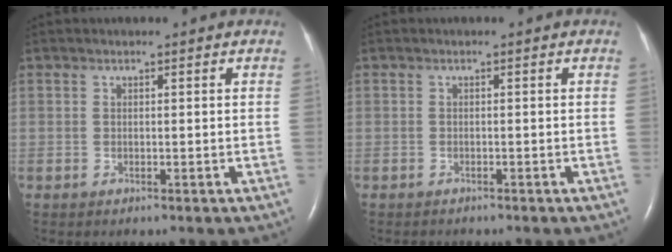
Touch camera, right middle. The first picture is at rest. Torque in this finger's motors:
{"motor_torque": [0.27, -0.37, -0.07, -0.01]}